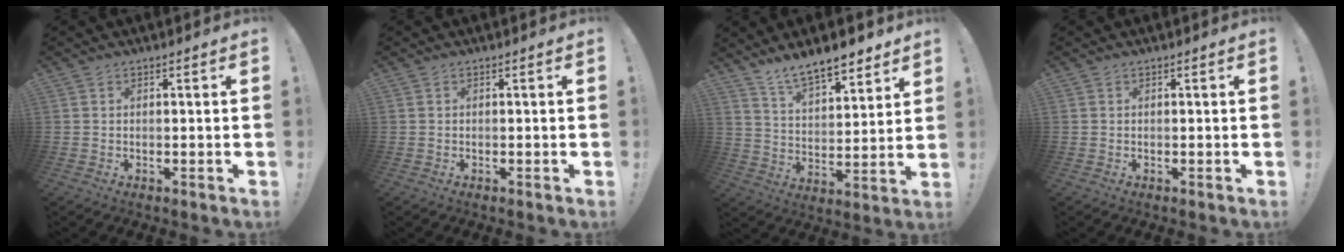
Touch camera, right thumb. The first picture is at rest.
{"total": 0.0}
{"total": 11.6, "force": [9.6, 4.1, 5.0], "torque": [-0.082, -0.068, 0.175]}
{"total": 0.0}